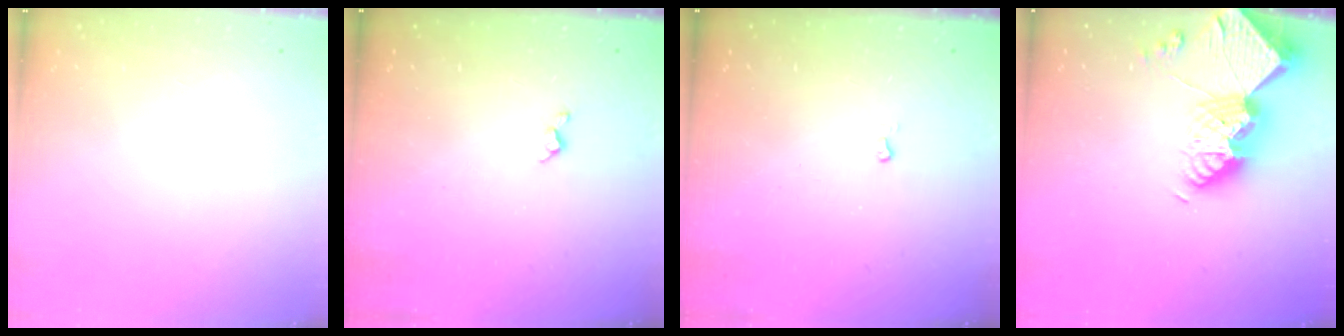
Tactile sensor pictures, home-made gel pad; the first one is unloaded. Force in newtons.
{"total": 3.4, "press": 3.4, "slide": 0.4}
{"total": 2.6, "press": 2.6, "slide": 0.4}
{"total": 16.5, "press": 16.4, "slide": 1.4}